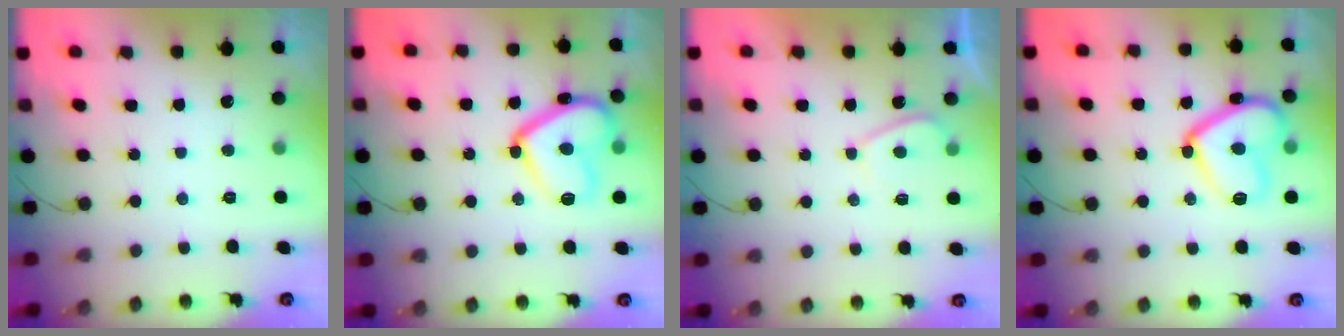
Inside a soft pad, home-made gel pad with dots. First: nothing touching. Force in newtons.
{"total": 16.8, "press": 16.8, "slide": 1.2}
{"total": 2.8, "press": 2.7, "slide": 0.7}
{"total": 16.1, "press": 16.0, "slide": 1.5}